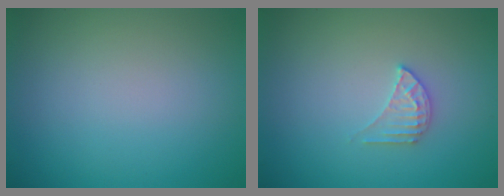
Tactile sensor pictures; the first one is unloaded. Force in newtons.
{"total": 1.7, "press": 1.7, "slide": 0.1}